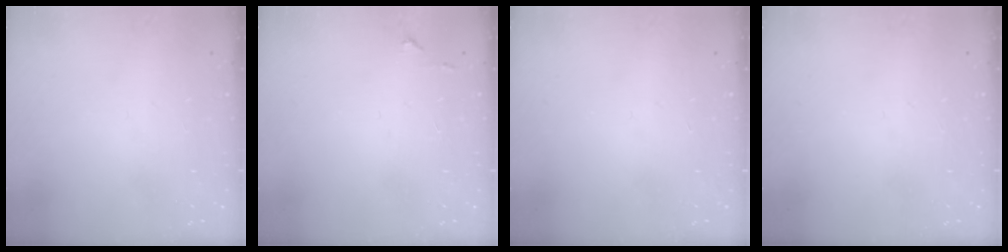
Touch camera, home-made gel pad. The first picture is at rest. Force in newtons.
{"total": 4.3, "press": 4.2, "slide": 0.7}
{"total": 0.0}
{"total": 0.0}